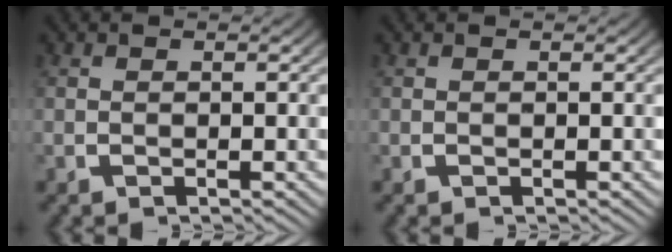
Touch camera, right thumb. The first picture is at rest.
{"total": 0.0}